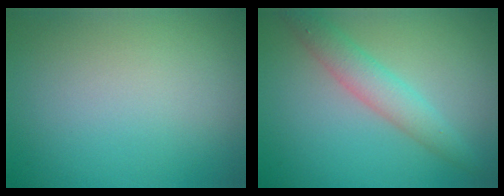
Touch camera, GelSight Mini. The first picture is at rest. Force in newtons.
{"total": 3.3, "press": 3.3, "slide": 0.0}